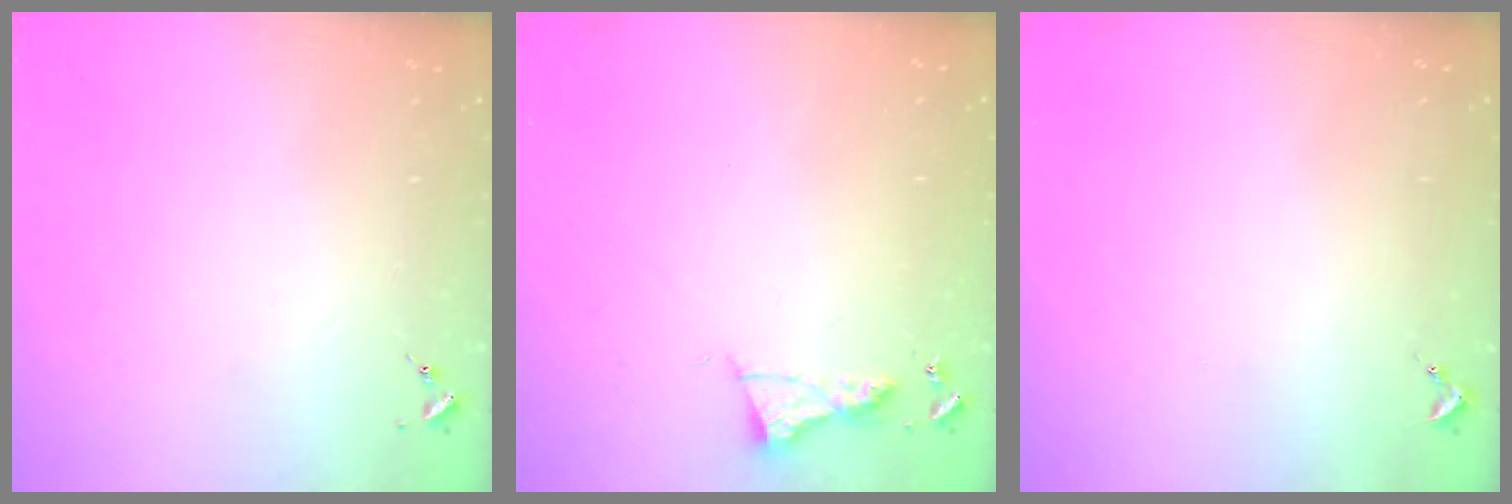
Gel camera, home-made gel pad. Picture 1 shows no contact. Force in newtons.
{"total": 6.4, "press": 6.3, "slide": 0.7}
{"total": 0.9, "press": 0.9, "slide": 0.1}